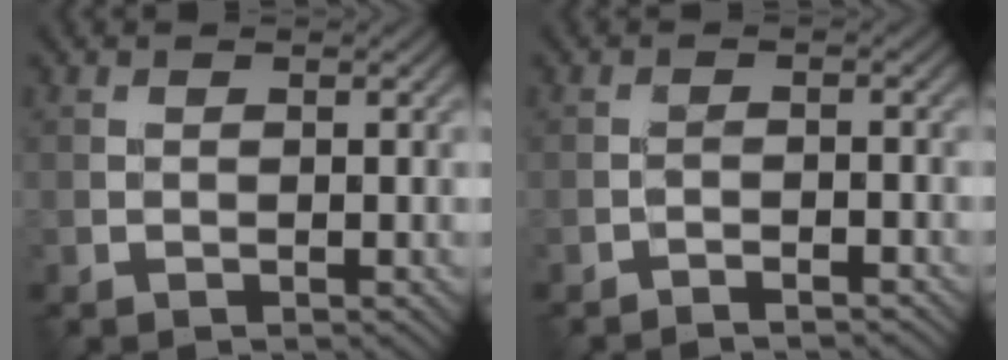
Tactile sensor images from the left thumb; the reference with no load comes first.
{"total": 1.8, "force": [-1.6, 0.2, 0.8], "torque": [-0.013, 0.005, -0.034]}